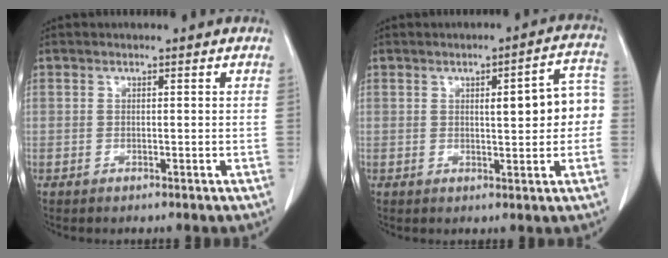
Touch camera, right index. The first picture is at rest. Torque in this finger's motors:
{"motor_torque": [0.30, -0.04, 0.16, 0.03]}